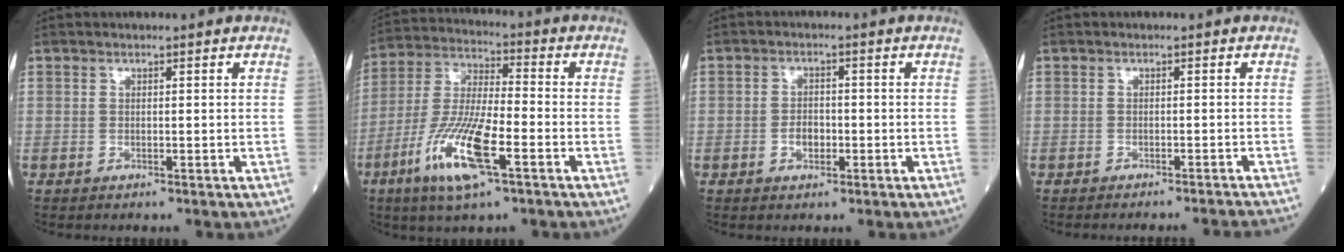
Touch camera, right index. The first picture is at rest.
{"total": 13.6, "force": [-6.0, 2.3, 12.0], "torque": [-0.247, -0.017, -0.113]}
{"total": 2.7, "force": [-0.8, 1.6, 1.9], "torque": [-0.029, 0.005, -0.013]}
{"total": 7.4, "force": [-7.2, -0.9, 1.6], "torque": [-0.006, -0.012, -0.079]}